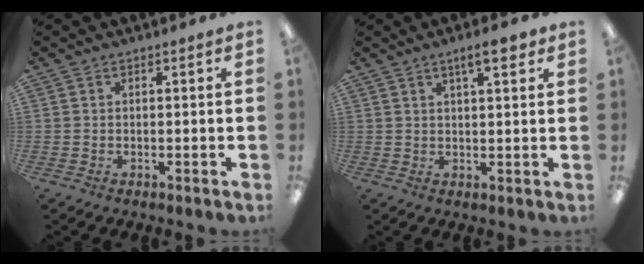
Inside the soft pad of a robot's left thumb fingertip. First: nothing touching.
{"total": 5.7, "force": [3.3, 1.7, 4.3], "torque": [-0.059, -0.009, 0.050]}